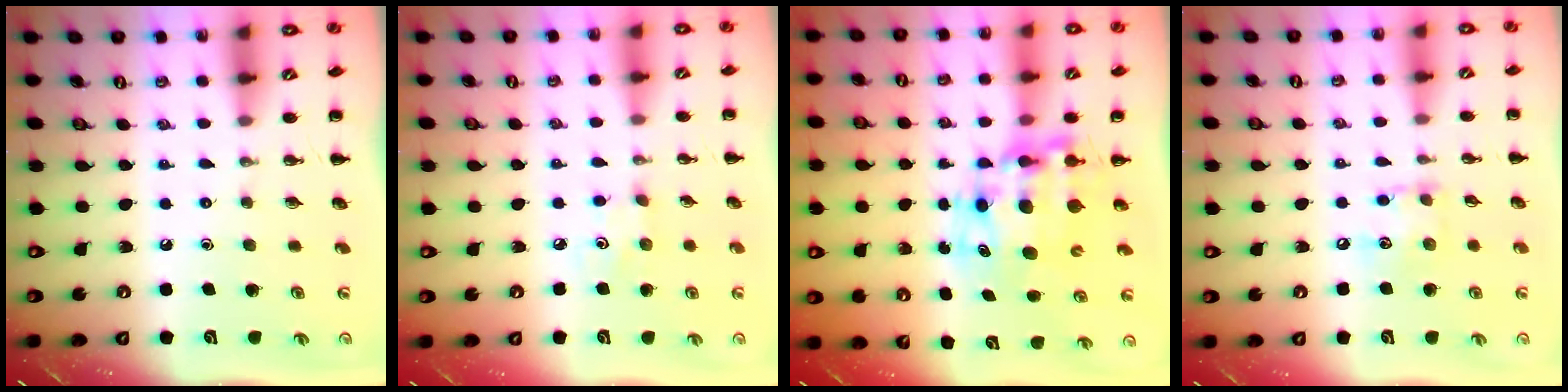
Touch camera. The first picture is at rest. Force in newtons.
{"total": 3.1, "press": 3.0, "slide": 0.9}
{"total": 10.0, "press": 9.7, "slide": 2.3}
{"total": 7.7, "press": 7.7, "slide": 0.7}